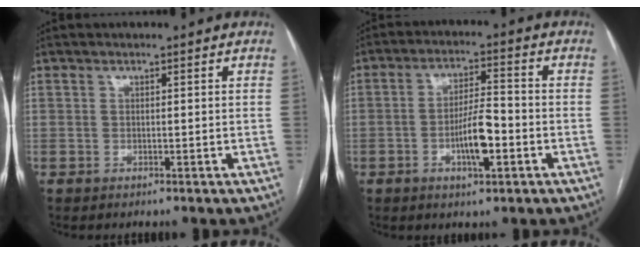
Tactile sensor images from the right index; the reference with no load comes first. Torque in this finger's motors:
{"motor_torque": [1.25, -0.40, 0.71, 0.13]}